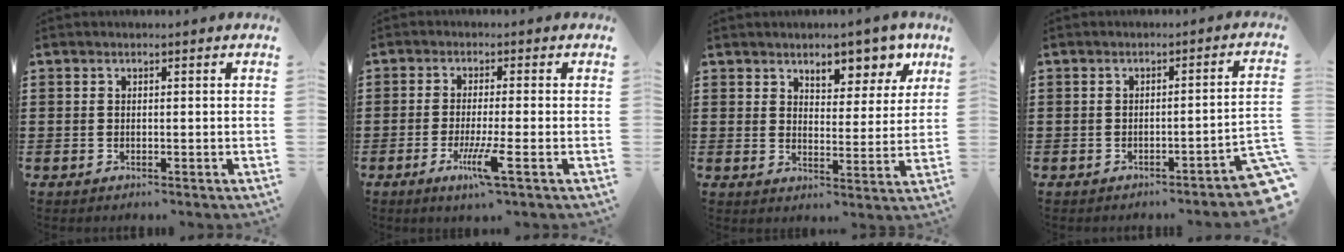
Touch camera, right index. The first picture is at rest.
{"total": 5.5, "force": [-2.3, 0.0, 4.9], "torque": [-0.100, -0.021, -0.043]}
{"total": 6.5, "force": [5.1, 3.0, 2.8], "torque": [-0.044, -0.020, 0.083]}
{"total": 2.6, "force": [-2.0, 0.0, 1.7], "torque": [-0.030, -0.006, -0.040]}